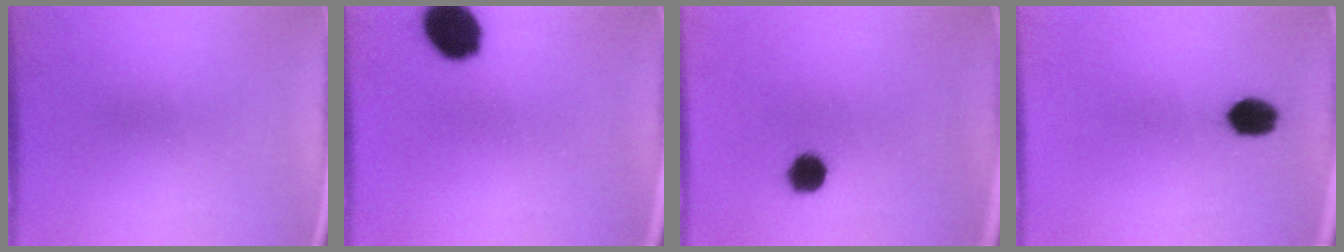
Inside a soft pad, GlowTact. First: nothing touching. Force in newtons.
{"total": 11.5}
{"total": 5.5}
{"total": 5.6}